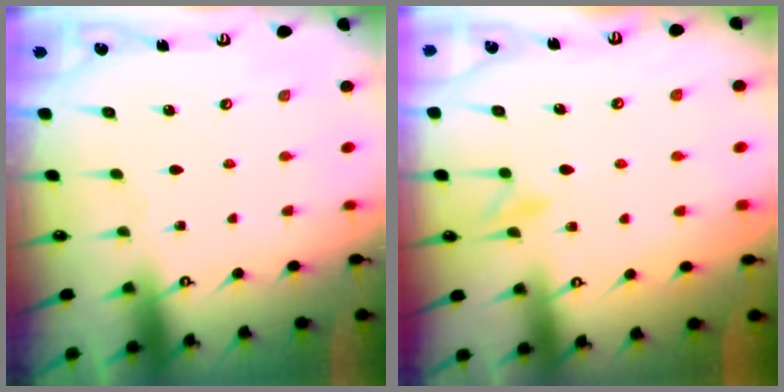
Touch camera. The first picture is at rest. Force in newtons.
{"total": 10.2, "press": 10.2, "slide": 1.1}